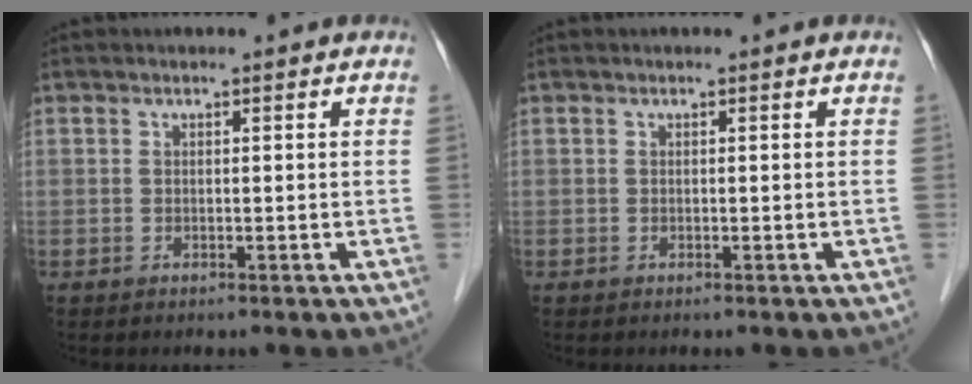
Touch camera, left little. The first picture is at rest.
{"total": 0.0}